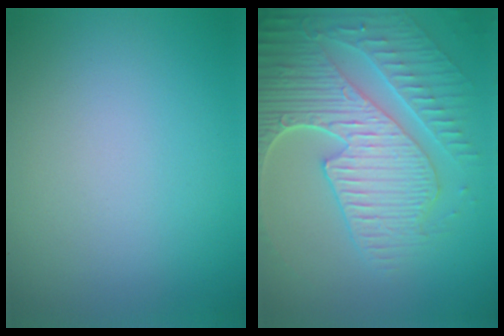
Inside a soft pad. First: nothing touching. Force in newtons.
{"total": 9.1, "press": 6.5, "slide": 6.4}